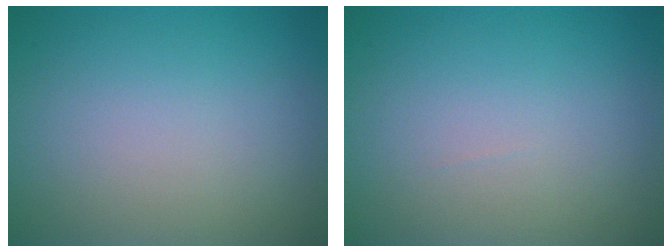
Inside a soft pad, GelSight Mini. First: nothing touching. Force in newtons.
{"total": 0.0}